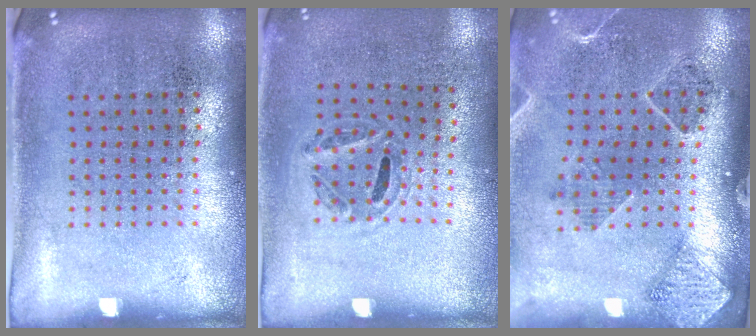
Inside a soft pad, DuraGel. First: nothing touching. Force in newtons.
{"total": 1.1, "press": 0.7, "slide": 0.9}
{"total": 1.6, "press": 1.6, "slide": 0.0}